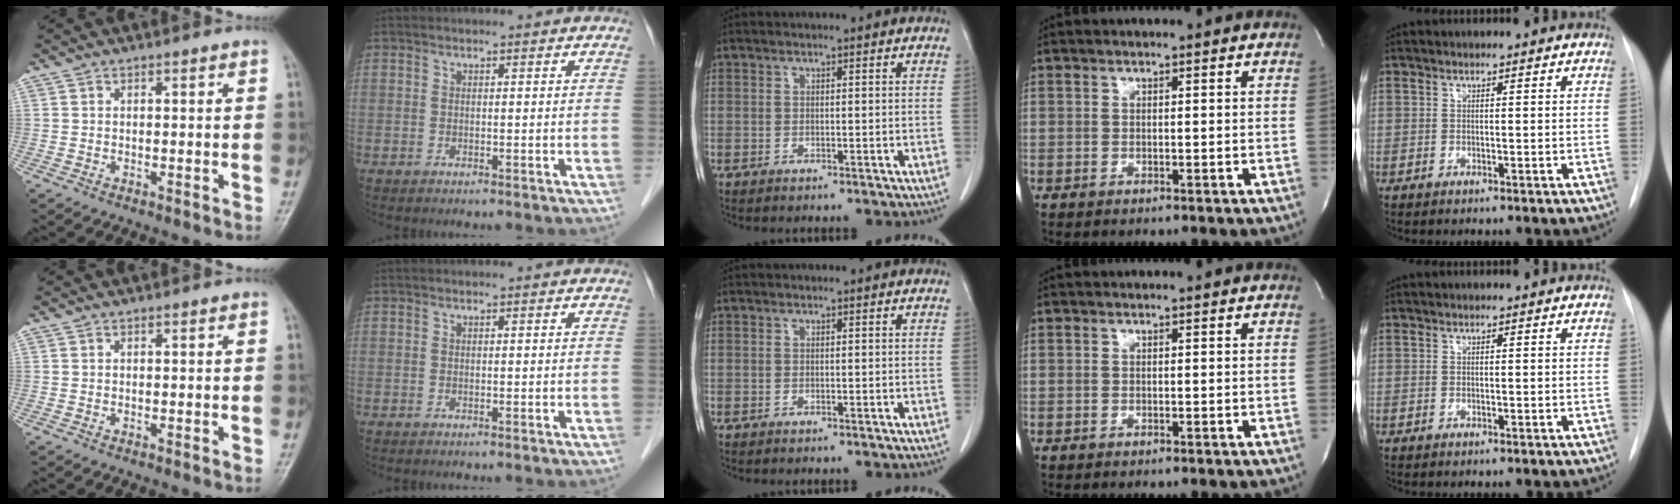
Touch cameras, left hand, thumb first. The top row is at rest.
{}